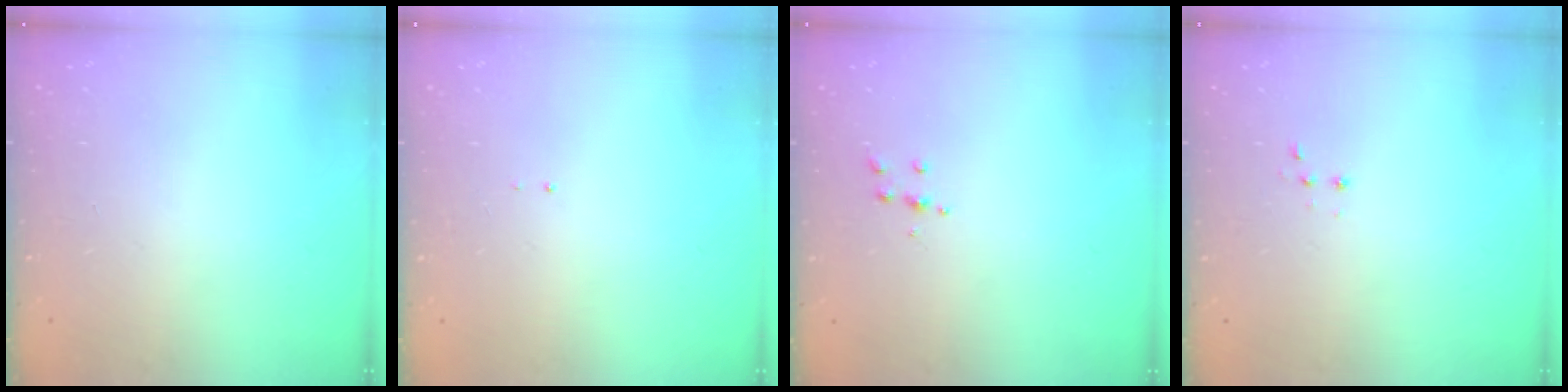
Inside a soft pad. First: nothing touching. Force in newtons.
{"total": 0.7, "press": 0.7, "slide": 0.1}
{"total": 3.9, "press": 3.8, "slide": 0.4}
{"total": 2.8, "press": 2.7, "slide": 0.7}